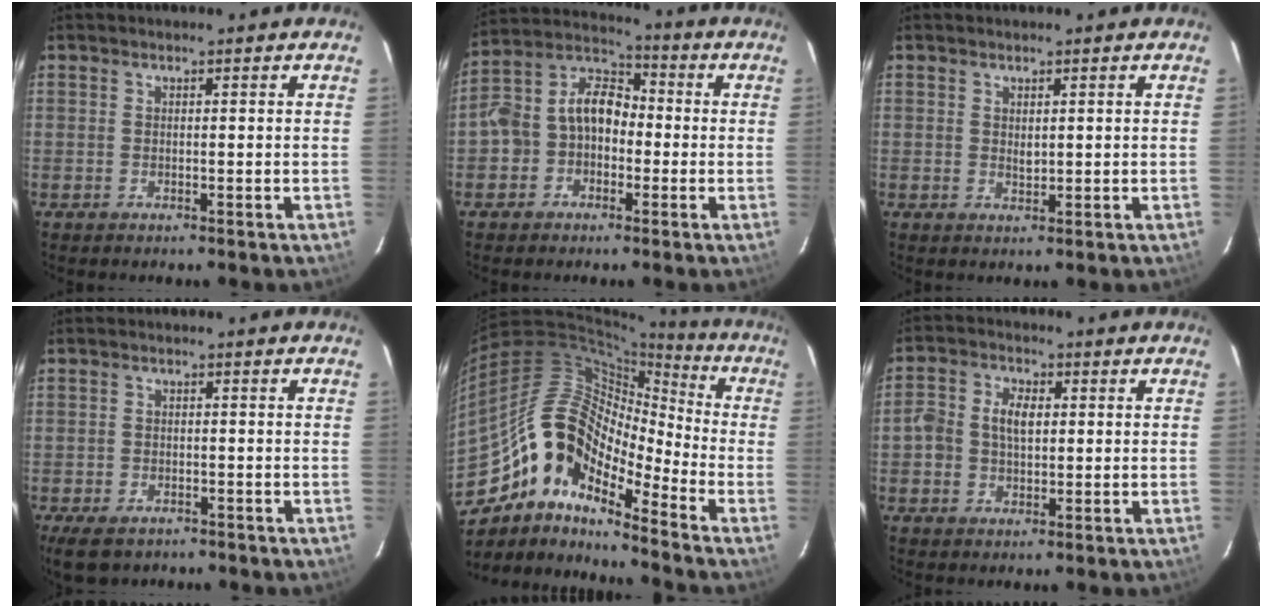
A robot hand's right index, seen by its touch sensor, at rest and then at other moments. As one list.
[{"total": 9.9, "force": [-2.4, 7.8, 5.7], "torque": [-0.120, 0.039, -0.048]}, {"total": 1.2, "force": [0.4, 0.8, 0.8], "torque": [-0.013, 0.001, 0.008]}, {"total": 6.3, "force": [-4.4, 3.3, 3.0], "torque": [-0.076, -0.014, -0.070]}, {"total": 17.0, "force": [-10.5, 7.5, 11.1], "torque": [-0.187, 0.000, -0.214]}, {"total": 5.5, "force": [0.1, 4.0, 3.8], "torque": [-0.071, 0.015, 0.001]}]